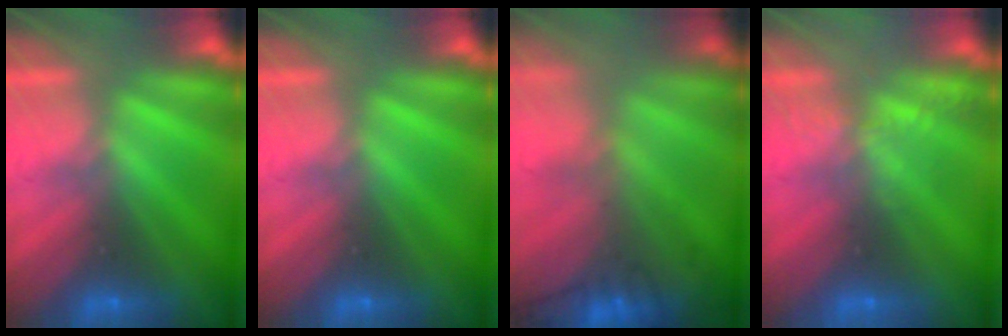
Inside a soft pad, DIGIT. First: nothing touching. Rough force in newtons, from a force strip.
{"total": 0.0}
{"total": 9.4}
{"total": 2.2}